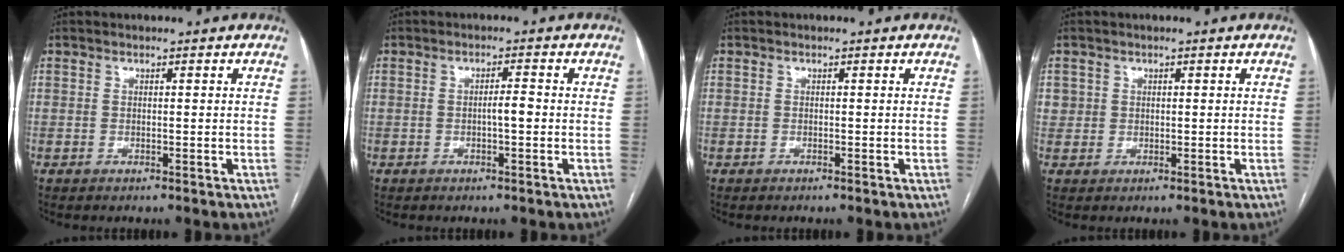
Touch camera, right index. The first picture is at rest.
{"total": 2.0, "force": [-0.4, 0.2, 1.9], "torque": [-0.031, 0.003, -0.008]}
{"total": 0.0}
{"total": 1.8, "force": [0.5, 1.8, 0.0], "torque": [0.015, 0.006, 0.006]}